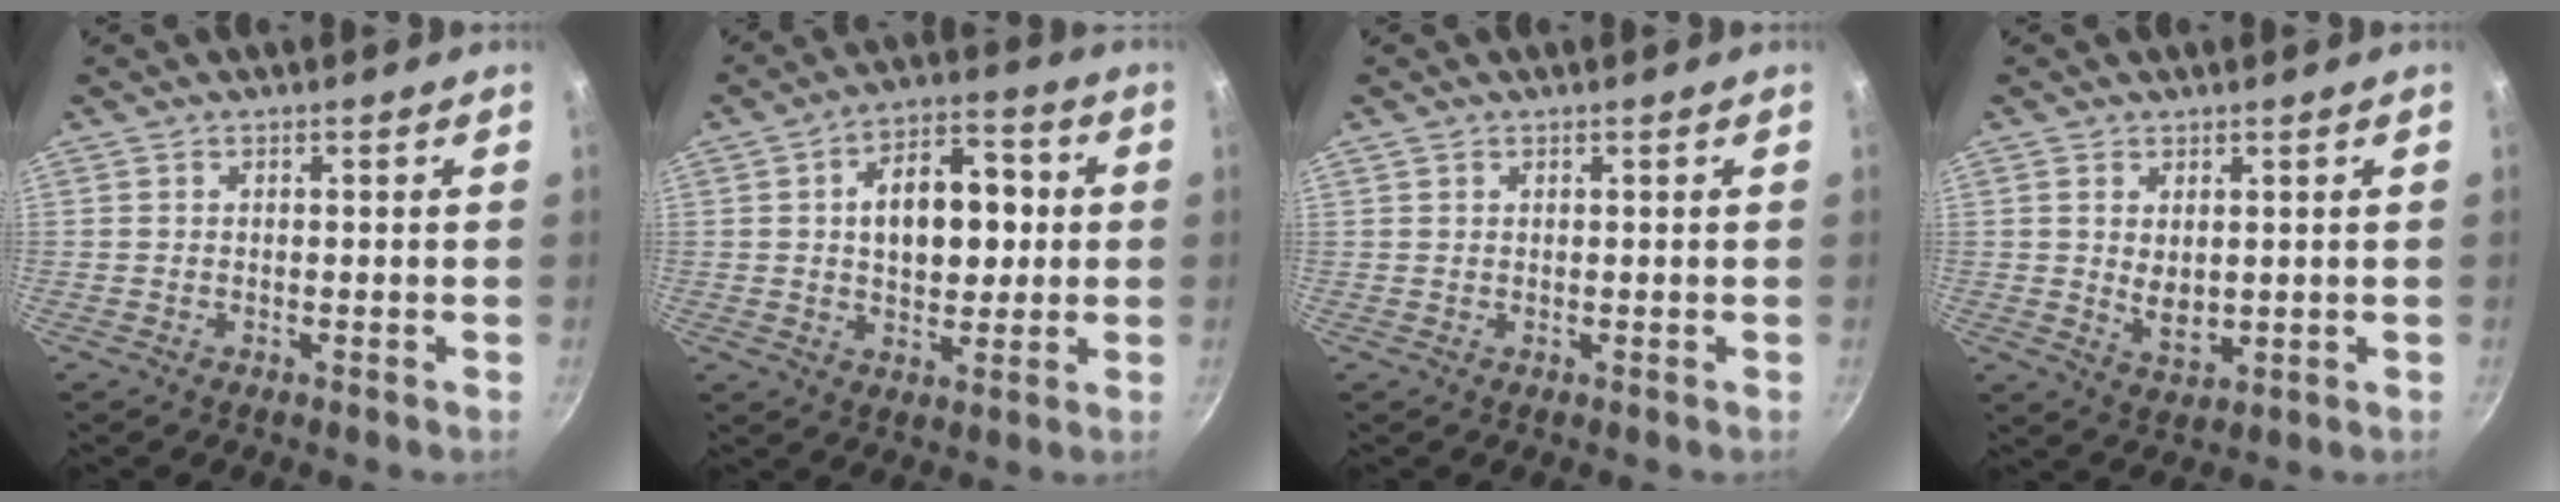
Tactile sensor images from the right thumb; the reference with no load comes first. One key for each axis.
{"total": 13.9, "fx": 1.4, "fy": 8.7, "fz": 10.7, "tx": -0.120, "ty": 0.017, "tz": 0.016}
{"total": 0.7, "fx": 0.4, "fy": 0.5, "fz": 0.2, "tx": -0.005, "ty": 0.001, "tz": 0.008}
{"total": 4.9, "fx": 1.0, "fy": 3.0, "fz": 3.8, "tx": -0.063, "ty": -0.015, "tz": 0.026}